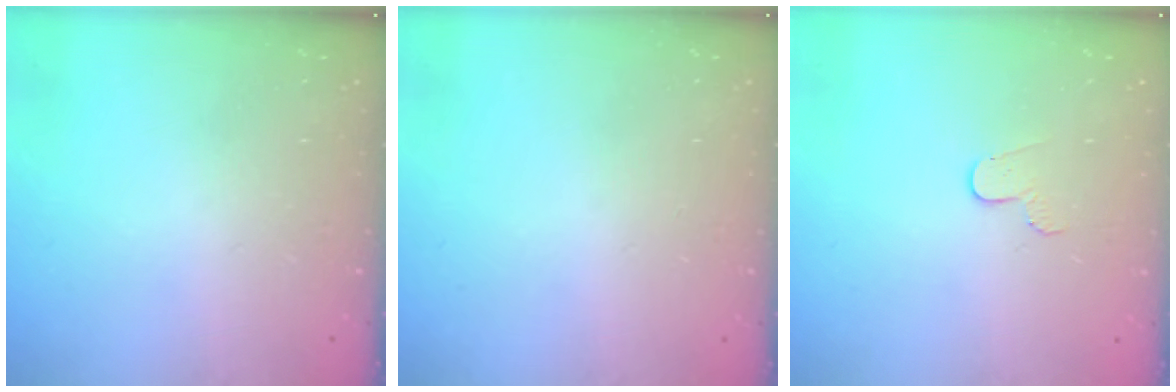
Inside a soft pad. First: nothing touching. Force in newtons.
{"total": 0.8, "press": 0.5, "slide": 0.6}
{"total": 4.9, "press": 4.8, "slide": 0.4}